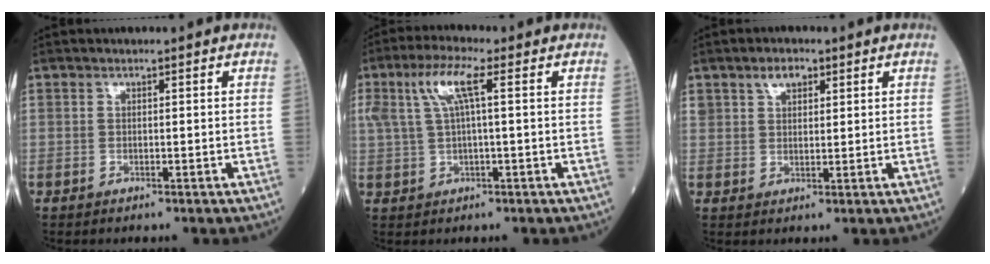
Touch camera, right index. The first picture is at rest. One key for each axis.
{"total": 6.4, "fx": 2.1, "fy": 0.8, "fz": 6.0, "tx": -0.132, "ty": 0.022, "tz": 0.044}
{"total": 3.6, "fx": 2.2, "fy": 2.1, "fz": 1.9, "tx": -0.038, "ty": 0.011, "tz": 0.043}